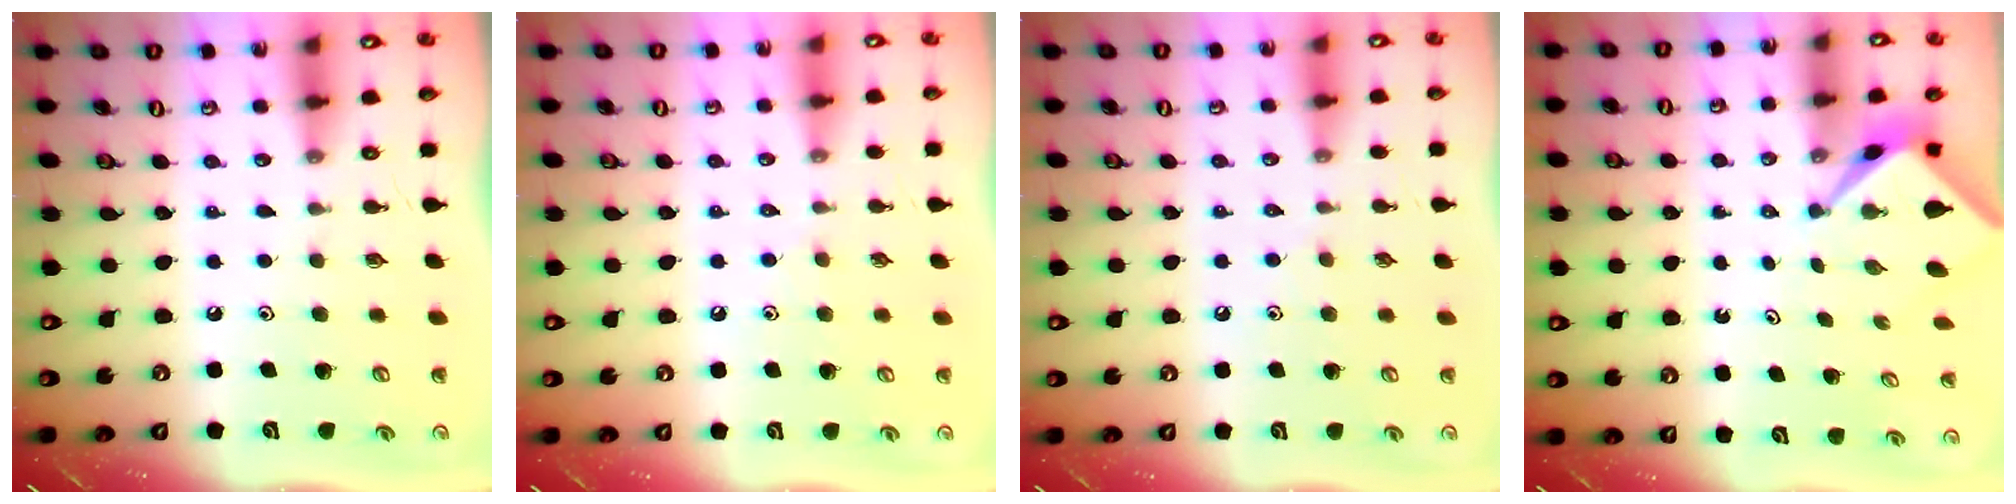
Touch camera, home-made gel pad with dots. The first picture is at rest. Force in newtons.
{"total": 3.9, "press": 3.8, "slide": 0.7}
{"total": 3.9, "press": 3.8, "slide": 0.7}
{"total": 2.3, "press": 2.3, "slide": 0.3}